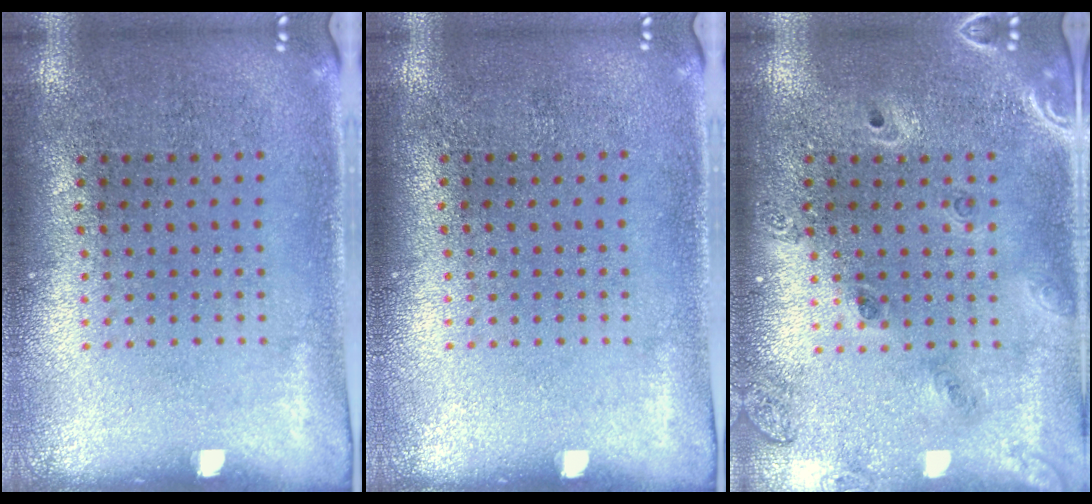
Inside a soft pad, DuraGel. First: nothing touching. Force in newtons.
{"total": 0.0}
{"total": 1.5, "press": 1.3, "slide": 0.7}